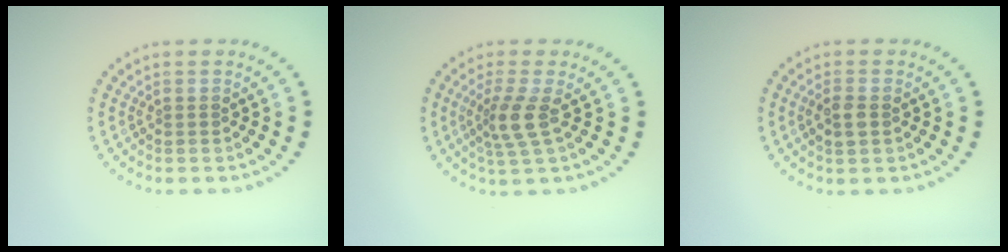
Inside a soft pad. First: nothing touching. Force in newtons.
{"total": 2.9, "press": 2.2, "slide": 1.9}
{"total": 1.8, "press": 1.8, "slide": 0.2}